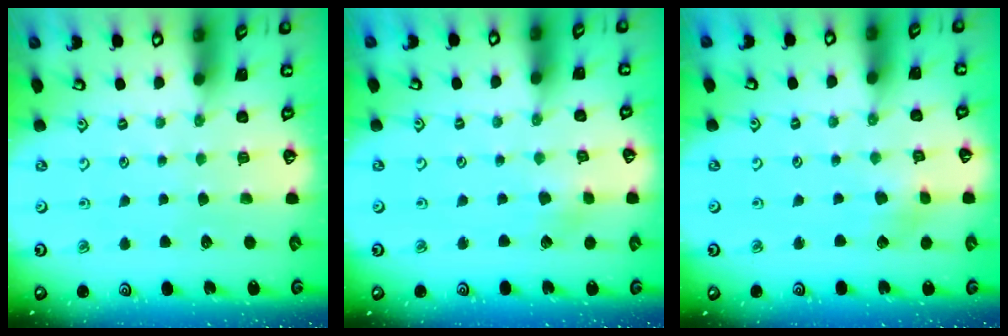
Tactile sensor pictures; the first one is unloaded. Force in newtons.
{"total": 2.8, "press": 2.7, "slide": 0.5}
{"total": 3.0, "press": 2.9, "slide": 0.3}